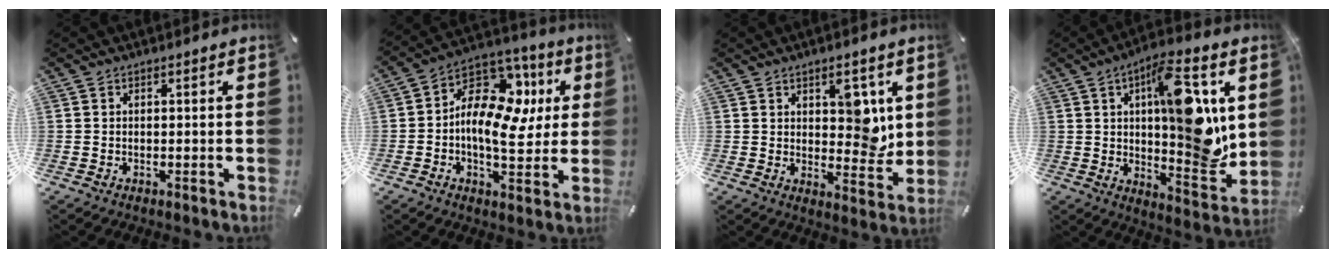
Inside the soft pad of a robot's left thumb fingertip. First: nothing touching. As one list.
[{"total": 15.9, "force": [2.2, 10.7, 11.6], "torque": [-0.201, -0.011, 0.039]}, {"total": 8.4, "force": [3.3, 5.0, 5.8], "torque": [-0.049, -0.026, 0.051]}, {"total": 18.8, "force": [5.5, 6.7, 16.7], "torque": [-0.222, -0.031, 0.084]}]